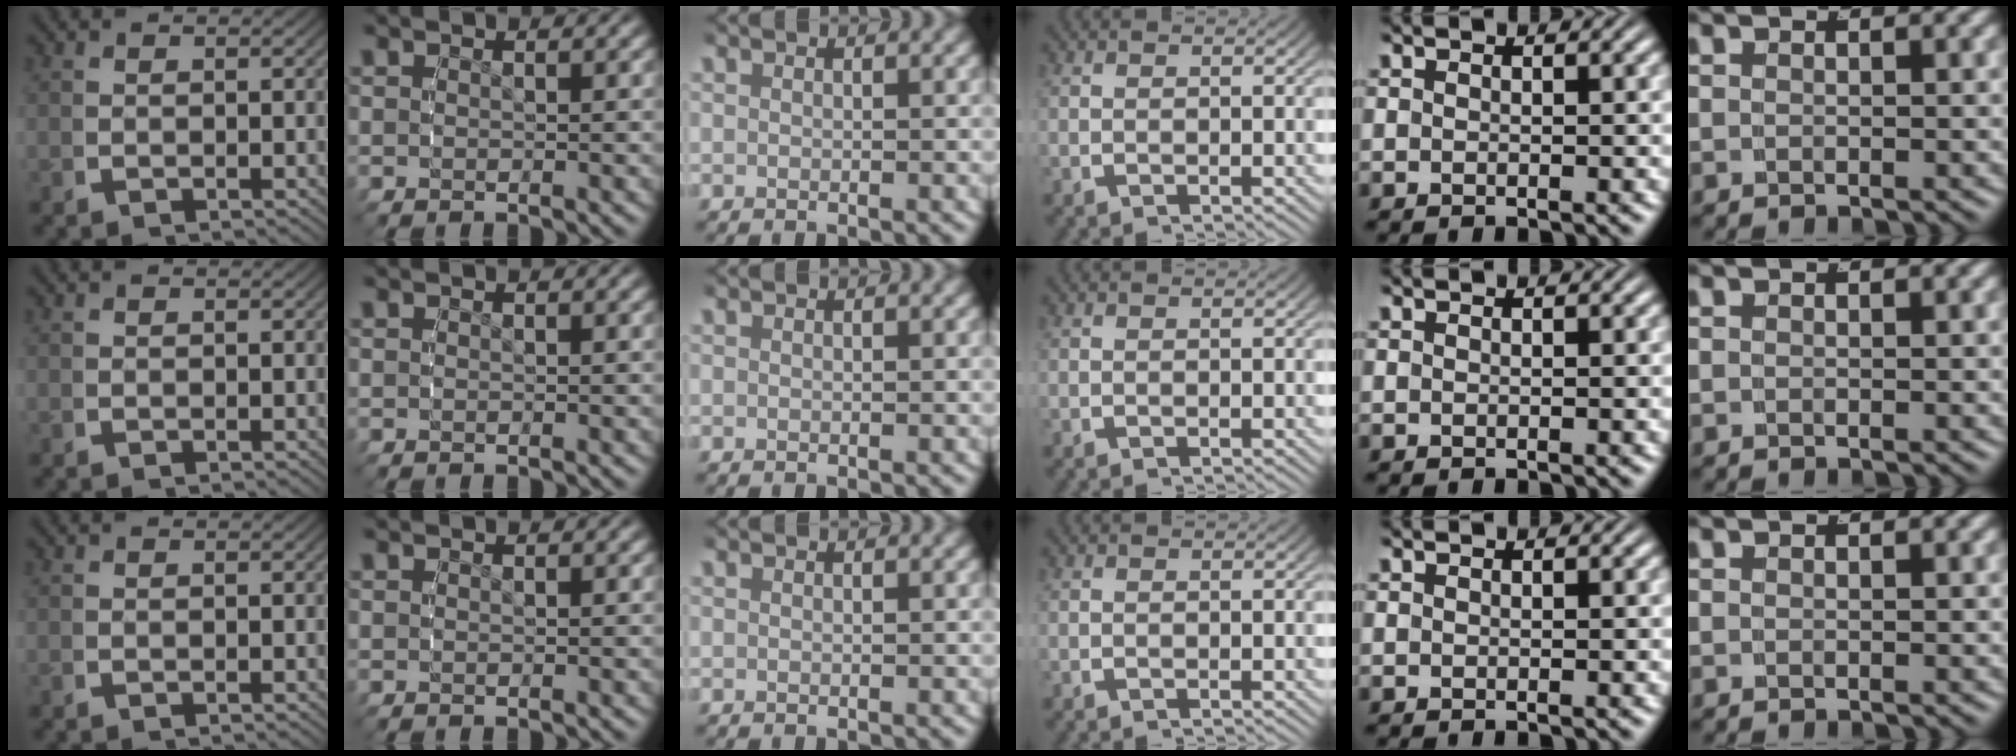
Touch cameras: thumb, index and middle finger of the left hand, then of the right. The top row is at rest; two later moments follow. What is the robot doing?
{"motion": "reach", "object": "toothpaste"}